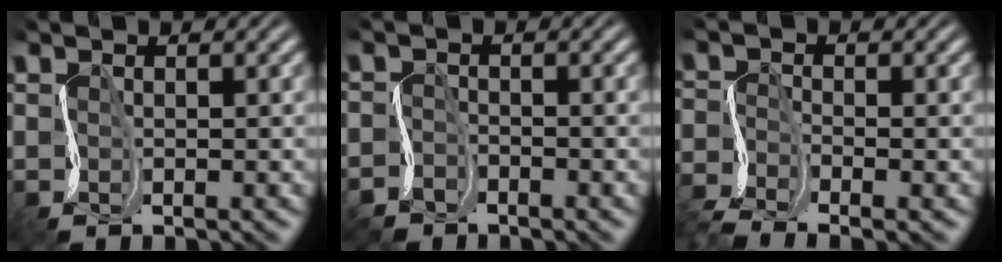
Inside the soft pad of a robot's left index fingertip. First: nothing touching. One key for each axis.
{"total": 2.5, "fx": -2.4, "fy": 0.8, "fz": 0.1, "tx": -0.006, "ty": -0.001, "tz": -0.054}
{"total": 4.2, "fx": -3.7, "fy": 0.9, "fz": 1.8, "tx": -0.045, "ty": -0.009, "tz": -0.084}